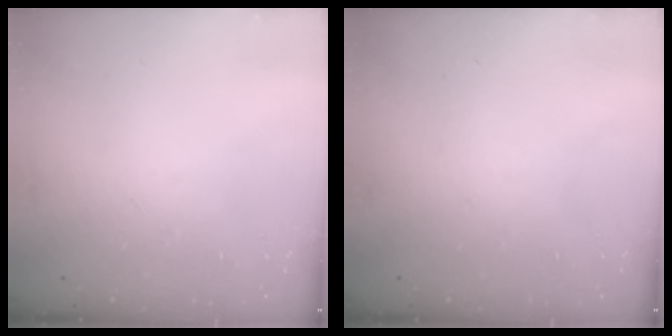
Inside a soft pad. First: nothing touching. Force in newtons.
{"total": 0.0}